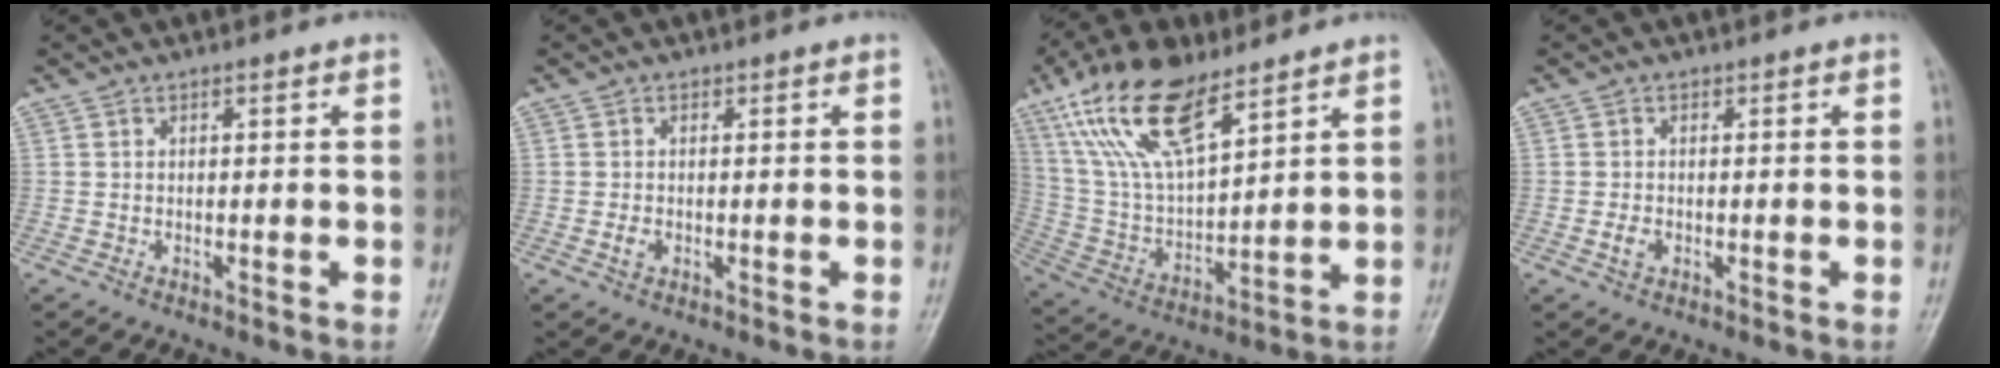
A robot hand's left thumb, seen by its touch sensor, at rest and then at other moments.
{"total": 1.6, "force": [-0.4, 1.3, 0.9], "torque": [-0.013, 0.001, -0.008]}
{"total": 18.1, "force": [11.0, 7.4, 12.3], "torque": [-0.223, -0.033, 0.218]}
{"total": 2.0, "force": [-0.6, 1.5, 1.2], "torque": [-0.018, 0.002, -0.011]}